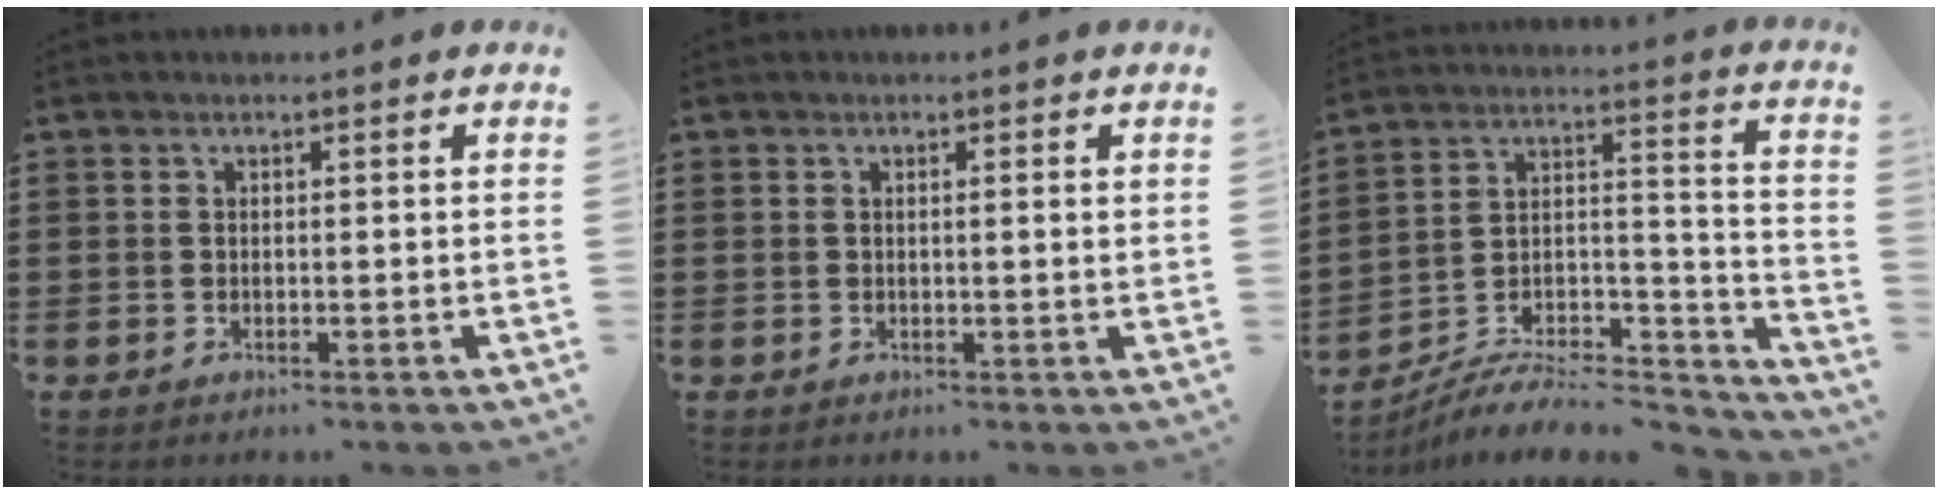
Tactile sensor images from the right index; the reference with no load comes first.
{"total": 0.9, "force": [0.1, -0.1, 0.9], "torque": [-0.017, -0.002, 0.001]}
{"total": 7.1, "force": [-6.4, 1.8, 2.5], "torque": [-0.035, 0.008, -0.123]}